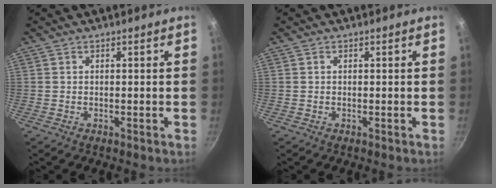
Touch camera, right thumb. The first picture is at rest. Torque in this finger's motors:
{"motor_torque": [-0.03, -0.30, -0.35, 0.17, 0.01]}